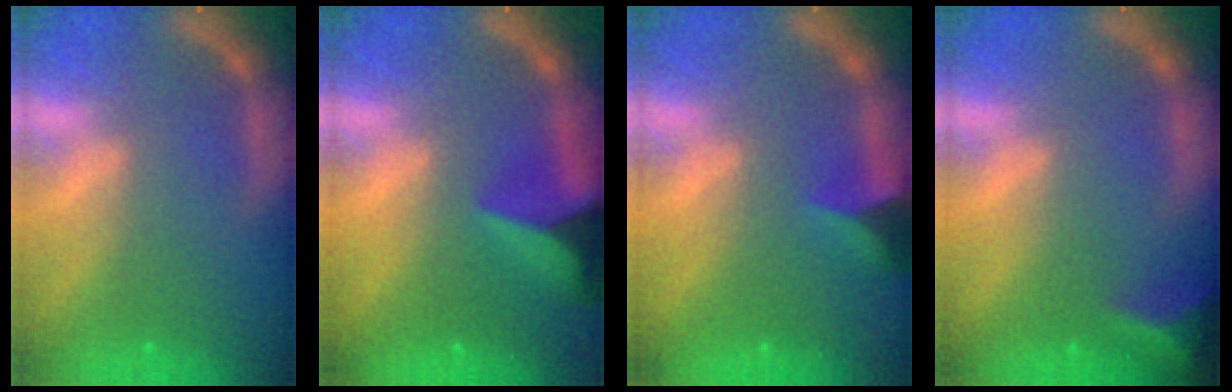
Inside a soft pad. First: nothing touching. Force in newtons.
{"total": 8.4}
{"total": 3.5}
{"total": 5.0}